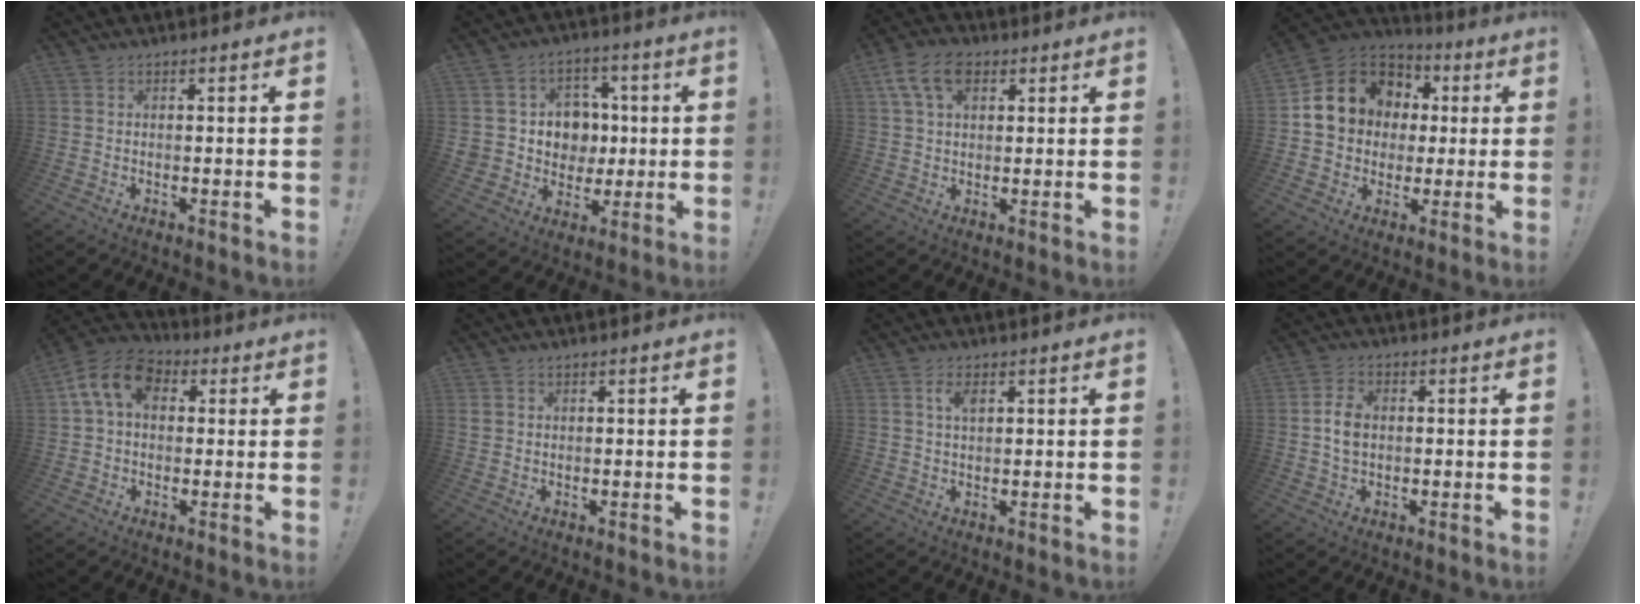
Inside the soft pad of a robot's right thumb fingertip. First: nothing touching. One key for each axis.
{"total": 10.9, "fx": 0.3, "fy": 10.6, "fz": 2.4, "tx": -0.033, "ty": 0.003, "tz": 0.033}
{"total": 10.2, "fx": 4.2, "fy": 6.3, "fz": 6.8, "tx": -0.128, "ty": 0.000, "tz": 0.080}
{"total": 14.6, "fx": 3.3, "fy": 12.8, "fz": 6.3, "tx": -0.087, "ty": -0.006, "tz": 0.081}
{"total": 12.0, "fx": 3.3, "fy": 8.0, "fz": 8.2, "tx": -0.148, "ty": 0.008, "tz": 0.067}
{"total": 1.2, "fx": 0.6, "fy": 1.0, "fz": 0.5, "tx": -0.008, "ty": 0.003, "tz": 0.011}
{"total": 3.3, "fx": 1.4, "fy": 1.3, "fz": 2.7, "tx": -0.040, "ty": -0.002, "tz": 0.020}
{"total": 5.3, "fx": 0.0, "fy": 3.5, "fz": 4.0, "tx": -0.061, "ty": 0.005, "tz": 0.000}